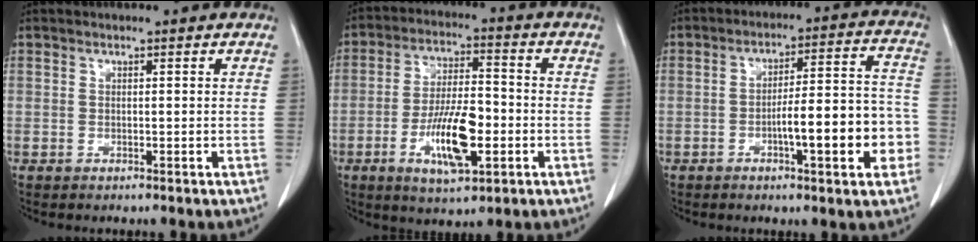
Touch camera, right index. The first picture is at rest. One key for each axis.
{"total": 11.4, "fx": -3.5, "fy": 3.4, "fz": 10.3, "tx": -0.197, "ty": -0.002, "tz": -0.058}
{"total": 12.6, "fx": -3.7, "fy": 2.3, "fz": 11.8, "tx": -0.166, "ty": 0.026, "tz": -0.051}